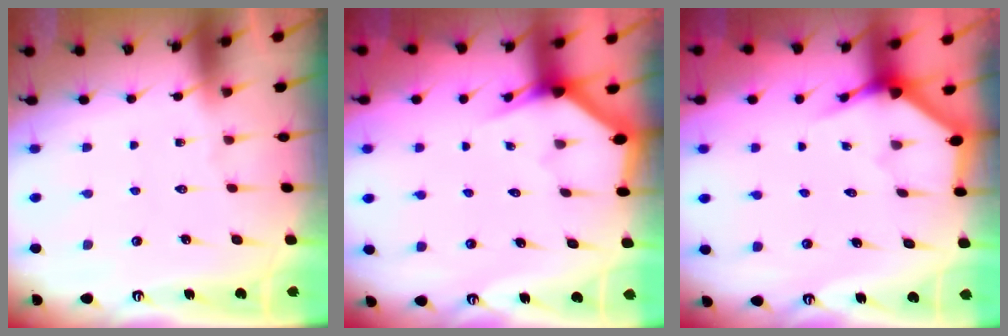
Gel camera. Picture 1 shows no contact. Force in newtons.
{"total": 2.9, "press": 2.9, "slide": 0.1}
{"total": 3.6, "press": 3.6, "slide": 0.2}